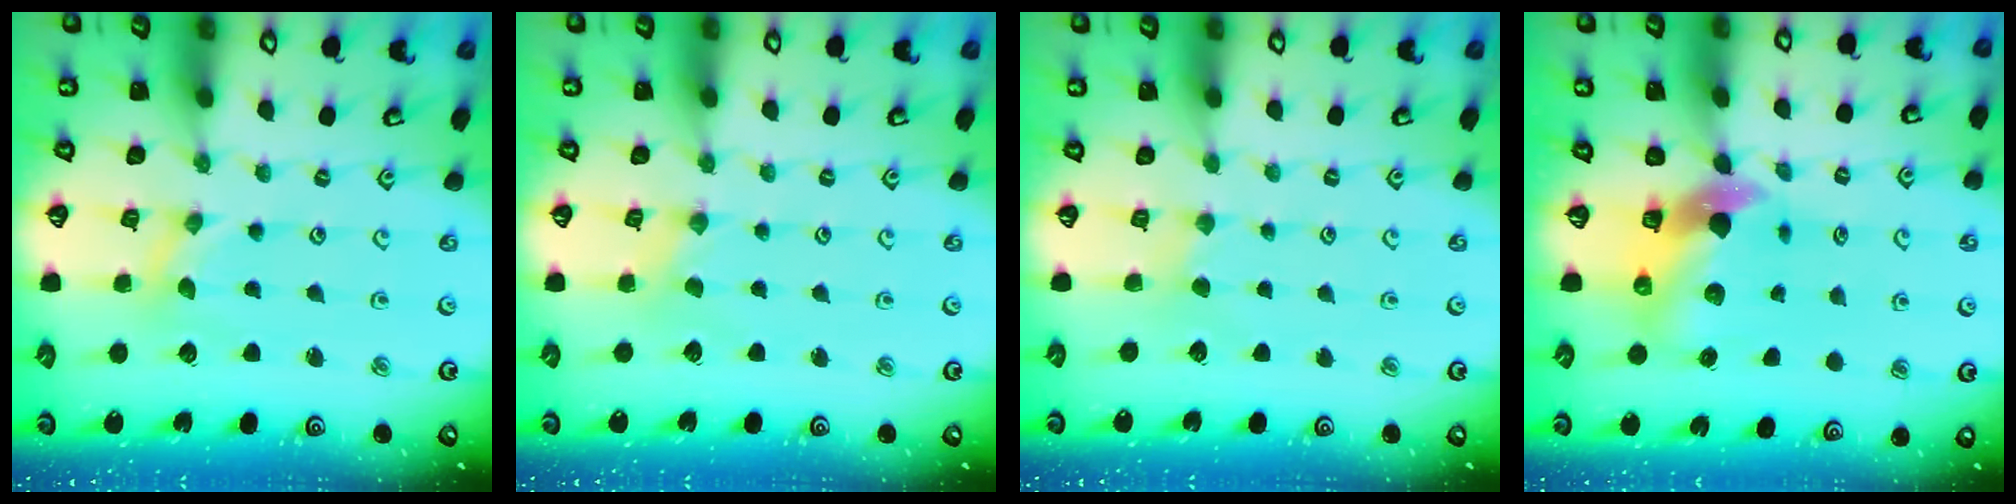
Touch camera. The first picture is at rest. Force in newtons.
{"total": 0.0}
{"total": 1.4, "press": 1.4, "slide": 0.4}
{"total": 7.4, "press": 7.3, "slide": 1.1}